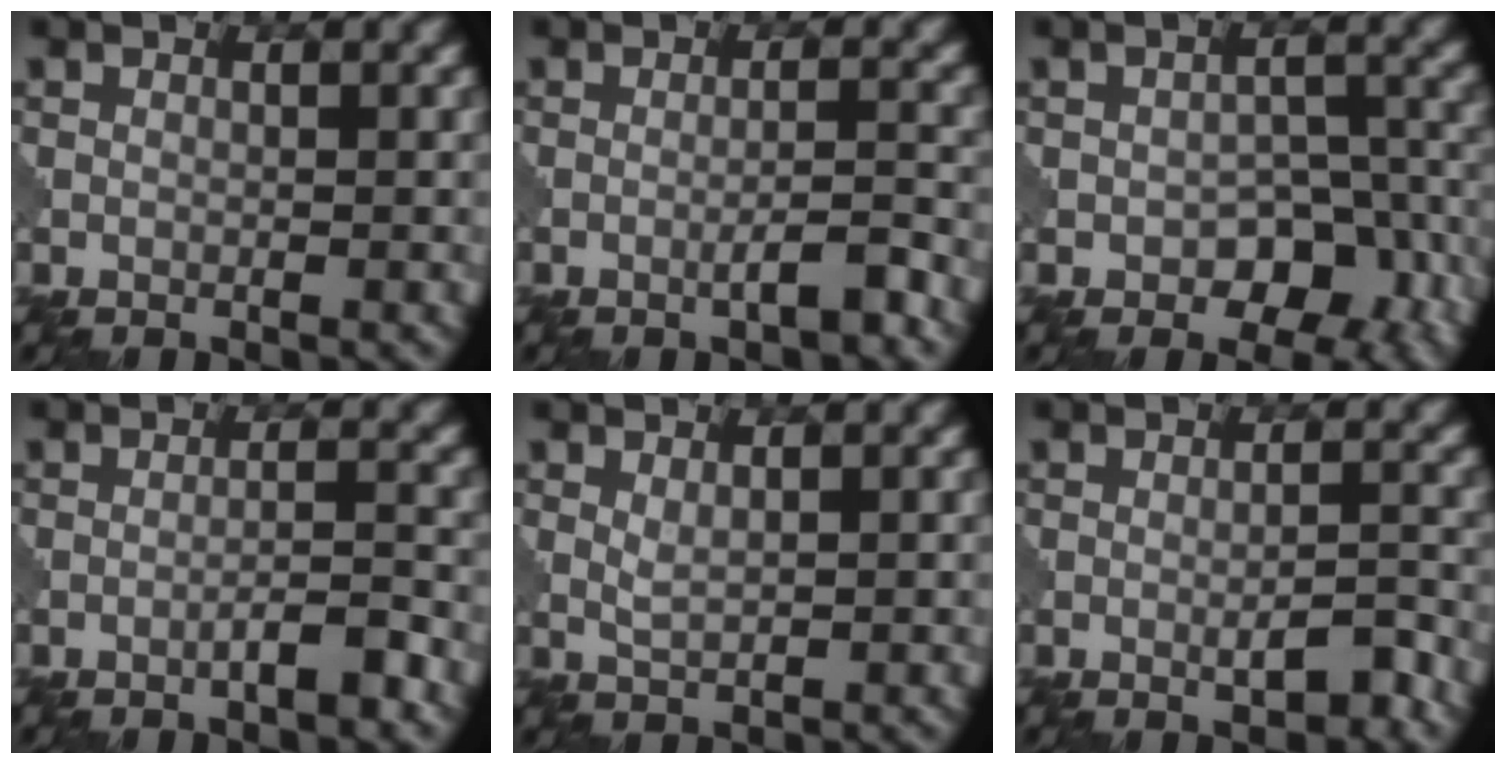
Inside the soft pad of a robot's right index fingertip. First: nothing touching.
{"total": 2.4, "force": [-1.2, 0.2, 2.1], "torque": [-0.030, 0.010, -0.025]}
{"total": 7.5, "force": [-3.4, 5.0, 4.4], "torque": [-0.045, -0.006, -0.043]}
{"total": 2.3, "force": [-1.3, 0.2, 1.9], "torque": [-0.028, 0.010, -0.026]}
{"total": 1.2, "force": [0.5, 0.4, 1.0], "torque": [-0.027, -0.001, 0.012]}
{"total": 2.6, "force": [-1.1, 0.6, 2.2], "torque": [-0.035, 0.002, -0.017]}